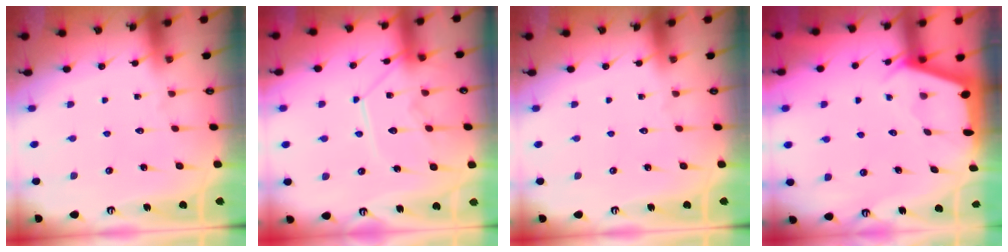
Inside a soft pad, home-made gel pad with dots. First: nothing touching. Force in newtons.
{"total": 12.0, "press": 11.9, "slide": 1.3}
{"total": 0.0}
{"total": 2.4, "press": 2.4, "slide": 0.3}